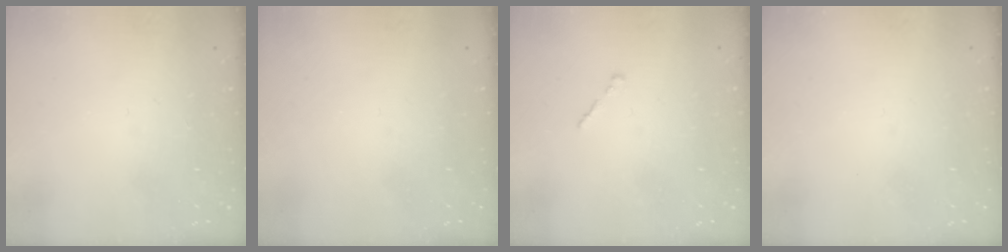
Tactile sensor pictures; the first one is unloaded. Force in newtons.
{"total": 1.3, "press": 1.3, "slide": 0.2}
{"total": 0.0}
{"total": 0.8, "press": 0.7, "slide": 0.3}